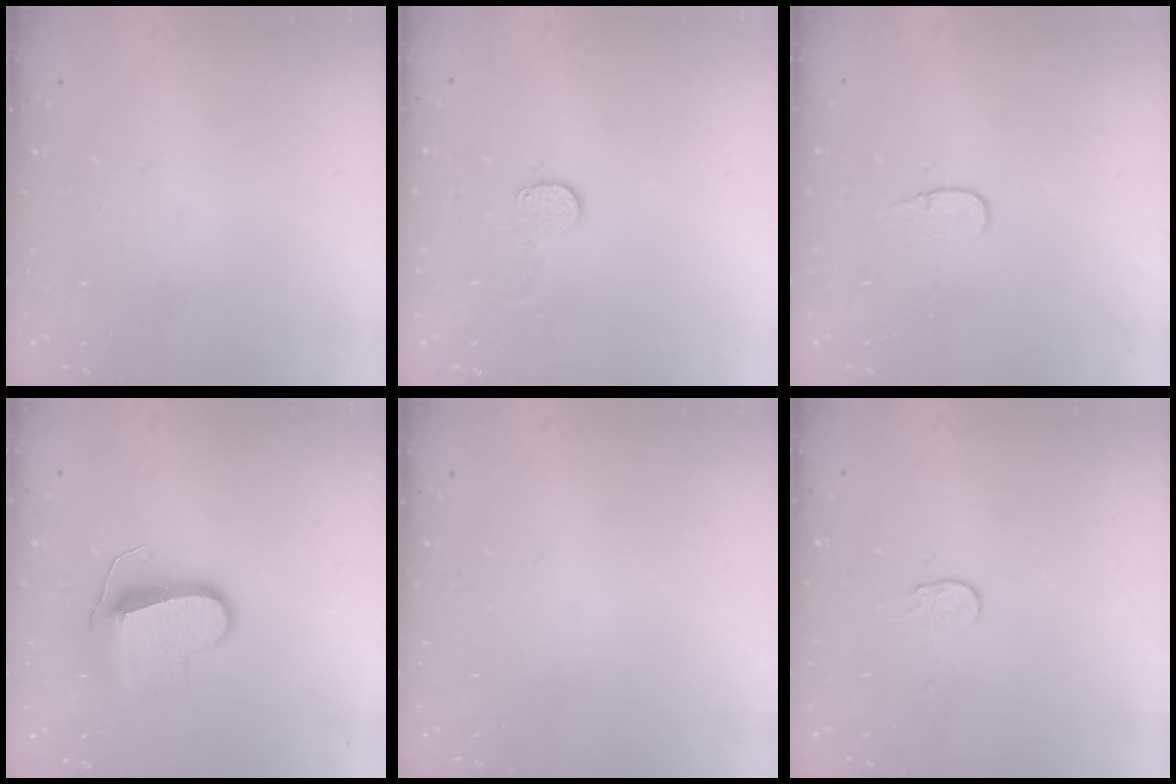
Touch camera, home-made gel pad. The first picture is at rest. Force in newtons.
{"total": 7.1, "press": 7.1, "slide": 0.4}
{"total": 3.7, "press": 3.6, "slide": 0.4}
{"total": 9.0, "press": 9.0, "slide": 0.6}
{"total": 0.0}
{"total": 2.7, "press": 2.7, "slide": 0.2}